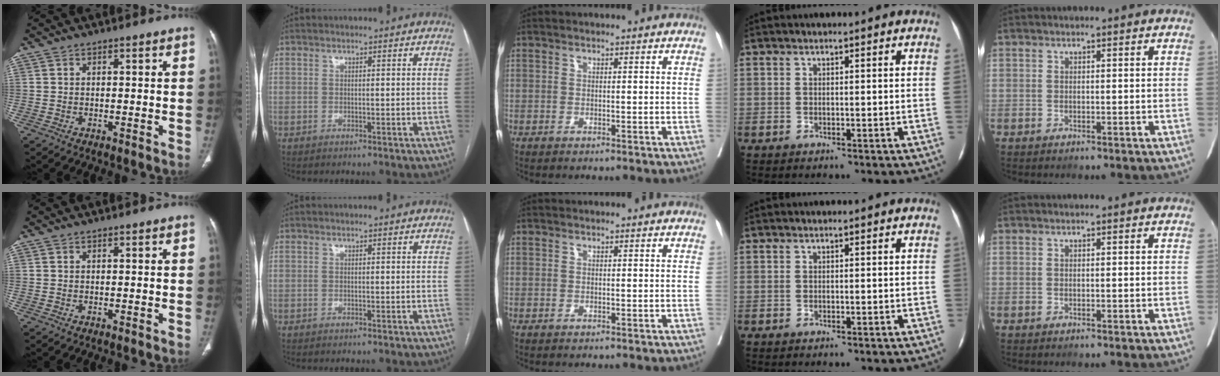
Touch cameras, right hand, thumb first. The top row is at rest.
{}